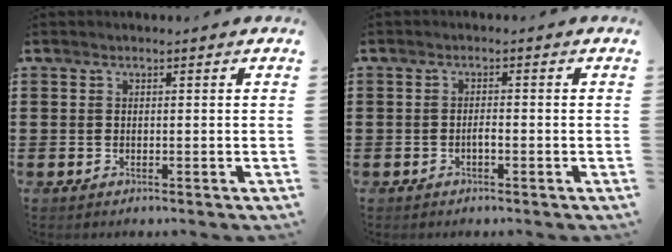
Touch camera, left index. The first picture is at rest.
{"total": 1.2, "force": [-0.6, 0.2, 1.0], "torque": [-0.020, -0.001, -0.010]}